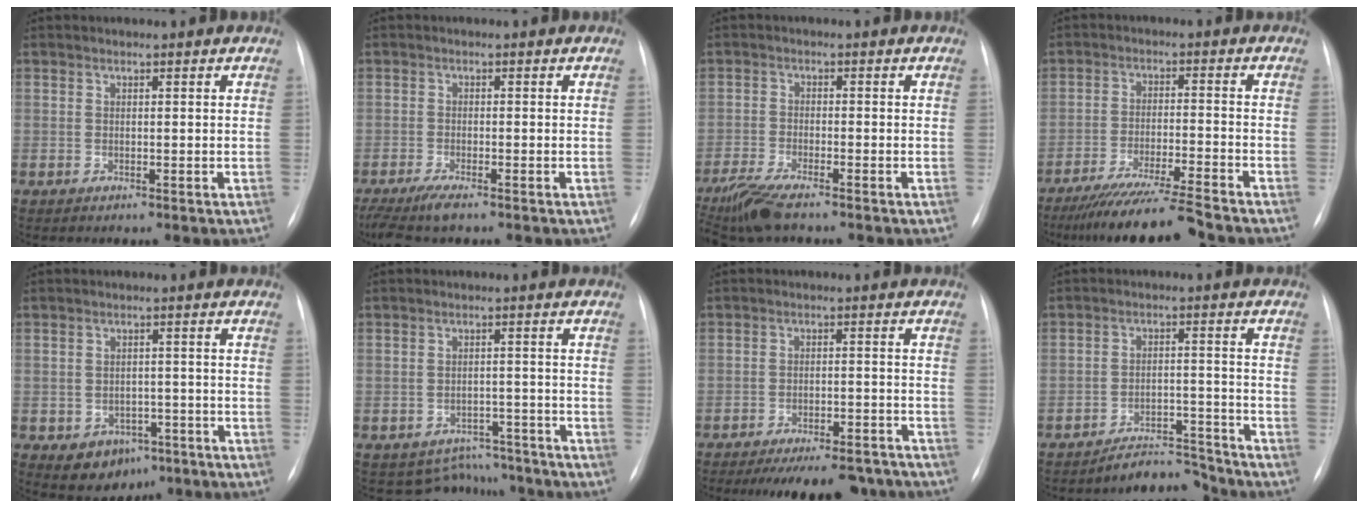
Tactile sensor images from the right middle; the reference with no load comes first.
{"total": 5.4, "force": [-4.1, 0.5, 3.4], "torque": [-0.067, -0.016, -0.072]}
{"total": 7.2, "force": [-5.9, 0.6, 4.2], "torque": [-0.088, -0.022, -0.108]}
{"total": 11.9, "force": [-10.3, -1.2, 5.7], "torque": [-0.086, -0.034, -0.170]}
{"total": 5.9, "force": [-3.0, 4.4, 2.6], "torque": [-0.039, 0.006, -0.031]}
{"total": 6.5, "force": [-5.9, 2.4, -1.1], "torque": [0.020, 0.025, -0.074]}
{"total": 13.4, "force": [-11.9, 3.8, 5.0], "torque": [-0.066, 0.004, -0.152]}
{"total": 5.9, "force": [-5.8, 0.9, -0.1], "torque": [0.007, 0.018, -0.089]}